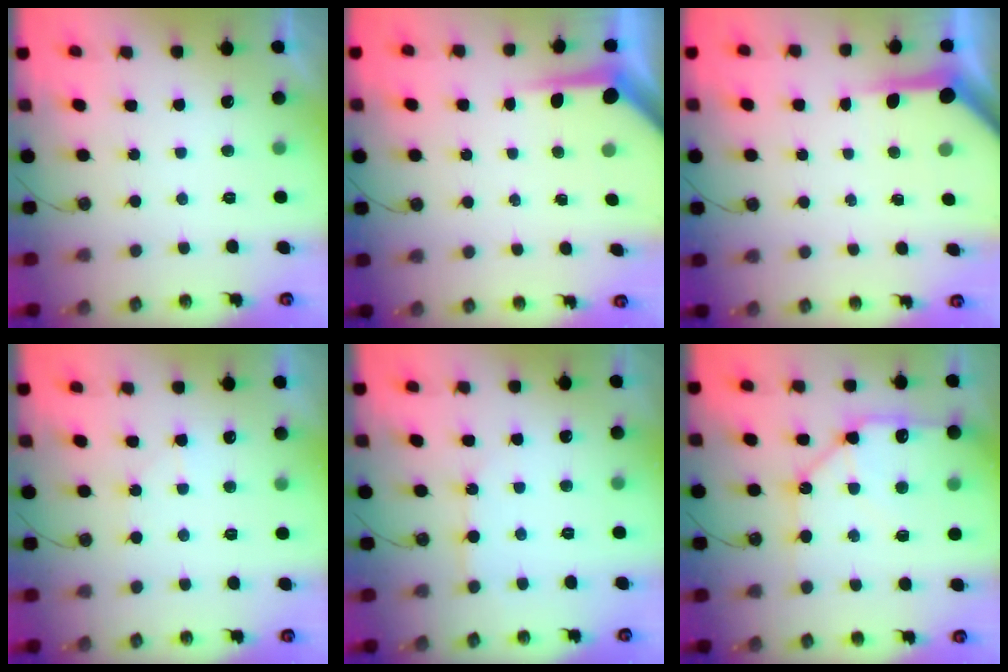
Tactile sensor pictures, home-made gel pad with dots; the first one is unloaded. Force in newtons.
{"total": 4.9, "press": 4.9, "slide": 0.5}
{"total": 5.7, "press": 5.7, "slide": 0.3}
{"total": 5.2, "press": 5.2, "slide": 0.7}
{"total": 6.2, "press": 6.1, "slide": 0.6}
{"total": 14.6, "press": 14.4, "slide": 2.2}